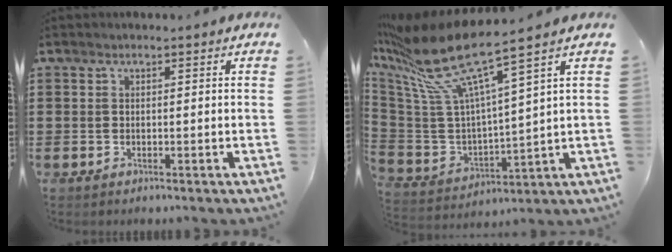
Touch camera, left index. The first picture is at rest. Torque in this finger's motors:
{"motor_torque": [1.50, -0.64, 1.05, 0.21]}